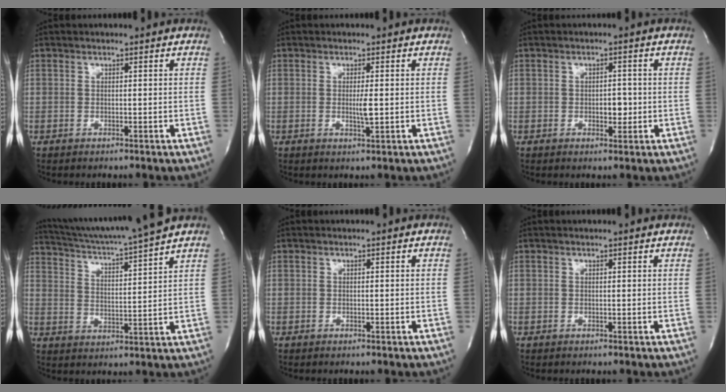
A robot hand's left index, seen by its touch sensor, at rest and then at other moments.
{"total": 1.9, "force": [-0.3, 0.1, 1.9], "torque": [-0.038, -0.009, -0.005]}
{"total": 2.4, "force": [-0.7, 1.3, 1.9], "torque": [-0.026, -0.003, -0.007]}
{"total": 13.9, "force": [12.7, -2.1, 5.2], "torque": [-0.100, -0.021, 0.199]}
{"total": 0.0}
{"total": 1.3, "force": [1.2, 0.0, 0.5], "torque": [-0.011, 0.011, 0.016]}